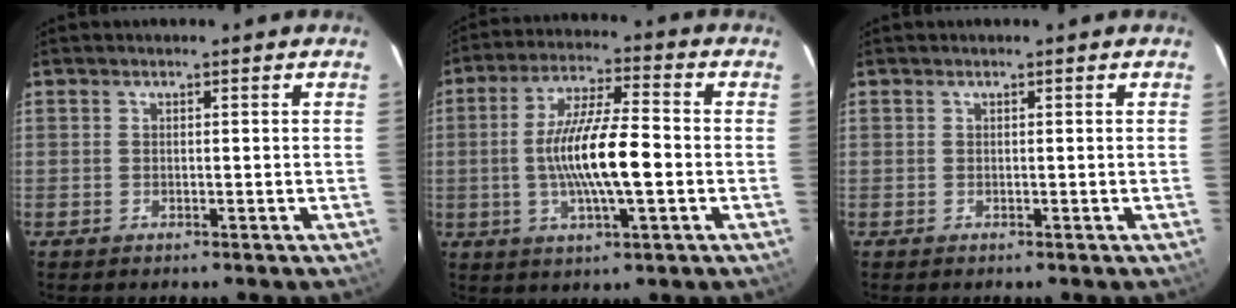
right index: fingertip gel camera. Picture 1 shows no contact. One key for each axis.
{"total": 13.0, "fx": -1.9, "fy": 2.5, "fz": 12.6, "tx": -0.236, "ty": 0.000, "tz": -0.035}
{"total": 0.0}